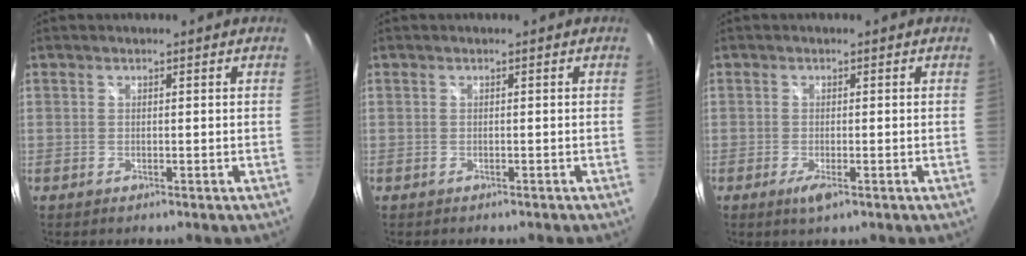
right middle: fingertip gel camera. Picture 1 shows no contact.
{"total": 0.7, "force": [-0.6, 0.3, 0.3], "torque": [-0.007, -0.001, -0.007]}
{"total": 2.5, "force": [-1.3, 0.6, 2.1], "torque": [-0.041, -0.010, -0.022]}